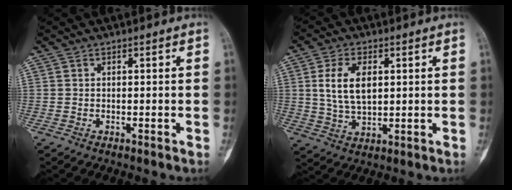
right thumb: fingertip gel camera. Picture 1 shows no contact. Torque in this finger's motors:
{"motor_torque": [1.04, 1.27, 0.68, -0.54, 0.31]}